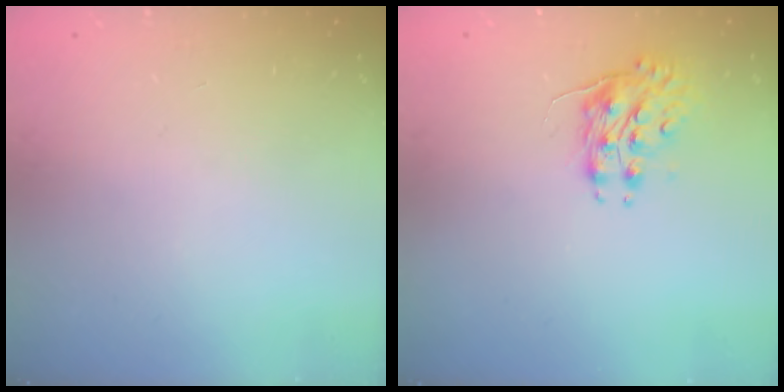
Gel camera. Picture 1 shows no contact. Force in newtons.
{"total": 8.4, "press": 8.4, "slide": 0.3}